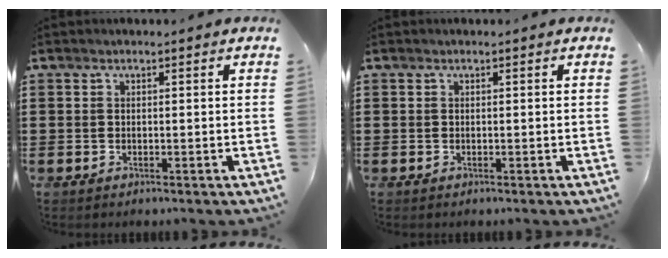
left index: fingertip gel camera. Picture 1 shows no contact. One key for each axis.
{"total": 0.0}